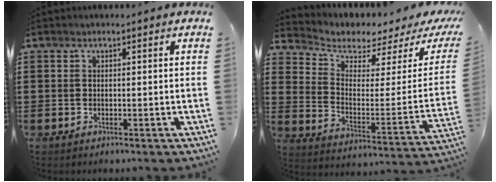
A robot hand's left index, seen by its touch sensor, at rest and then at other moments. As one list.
[{"total": 3.0, "force": [2.6, 1.2, 0.6], "torque": [-0.040, -0.032, 0.039]}]